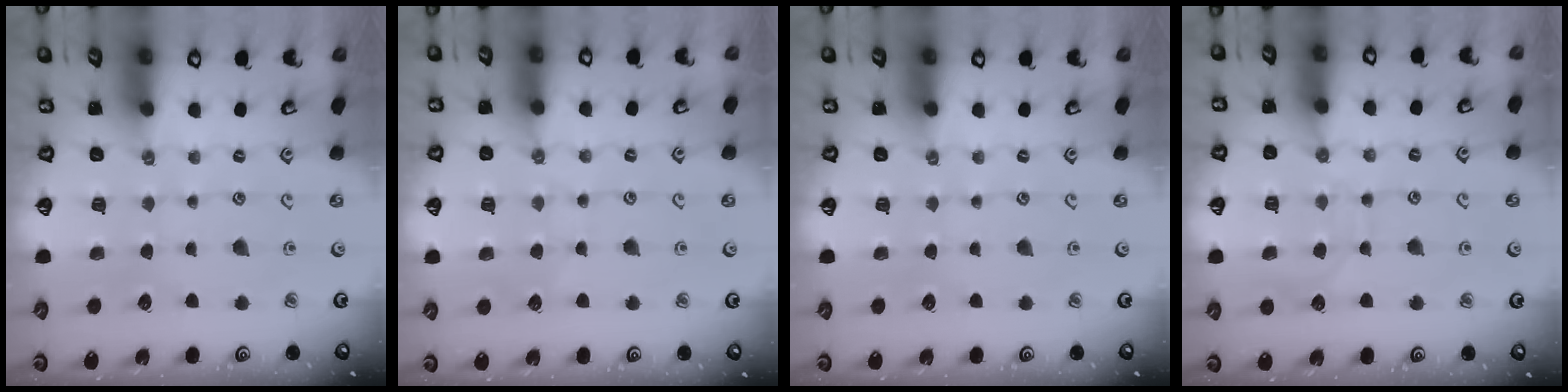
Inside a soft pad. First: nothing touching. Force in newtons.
{"total": 3.8, "press": 3.7, "slide": 0.5}
{"total": 0.0}
{"total": 7.6, "press": 7.6, "slide": 0.5}